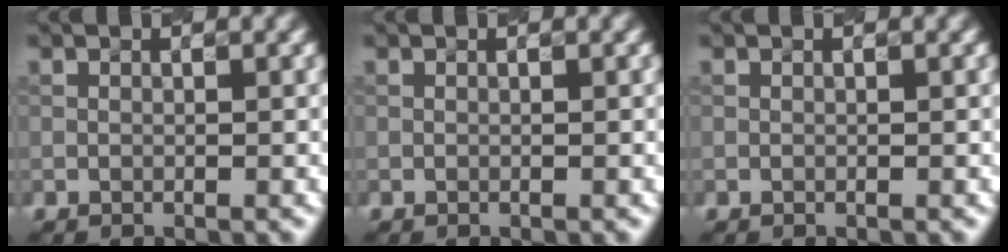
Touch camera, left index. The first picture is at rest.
{"total": 0.0}
{"total": 0.0}